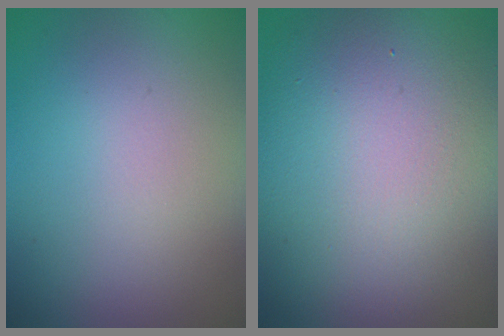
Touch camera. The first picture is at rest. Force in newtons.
{"total": 15.8, "press": 15.8, "slide": 0.9}